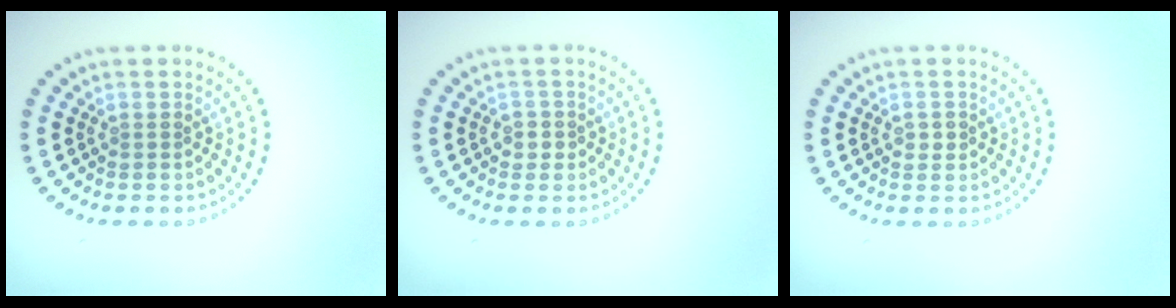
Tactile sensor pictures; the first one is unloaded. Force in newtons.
{"total": 1.1, "press": 1.0, "slide": 0.5}
{"total": 1.0, "press": 1.0, "slide": 0.1}